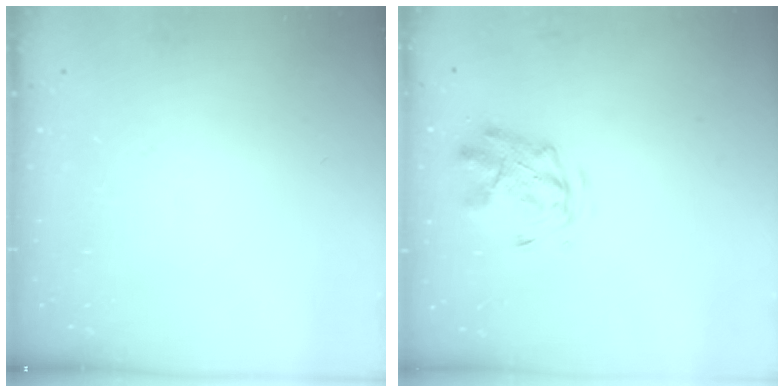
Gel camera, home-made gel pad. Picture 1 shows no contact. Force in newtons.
{"total": 2.8, "press": 2.4, "slide": 1.4}